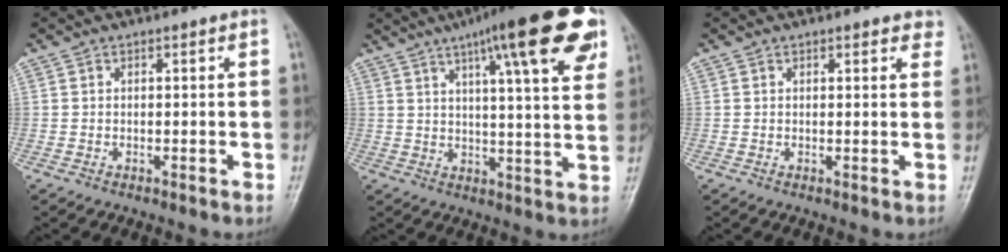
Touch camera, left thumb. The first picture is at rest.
{"total": 20.0, "force": [10.4, 4.0, 16.5], "torque": [-0.219, -0.016, 0.142]}
{"total": 2.7, "force": [2.0, 1.2, 1.5], "torque": [0.004, -0.003, 0.018]}